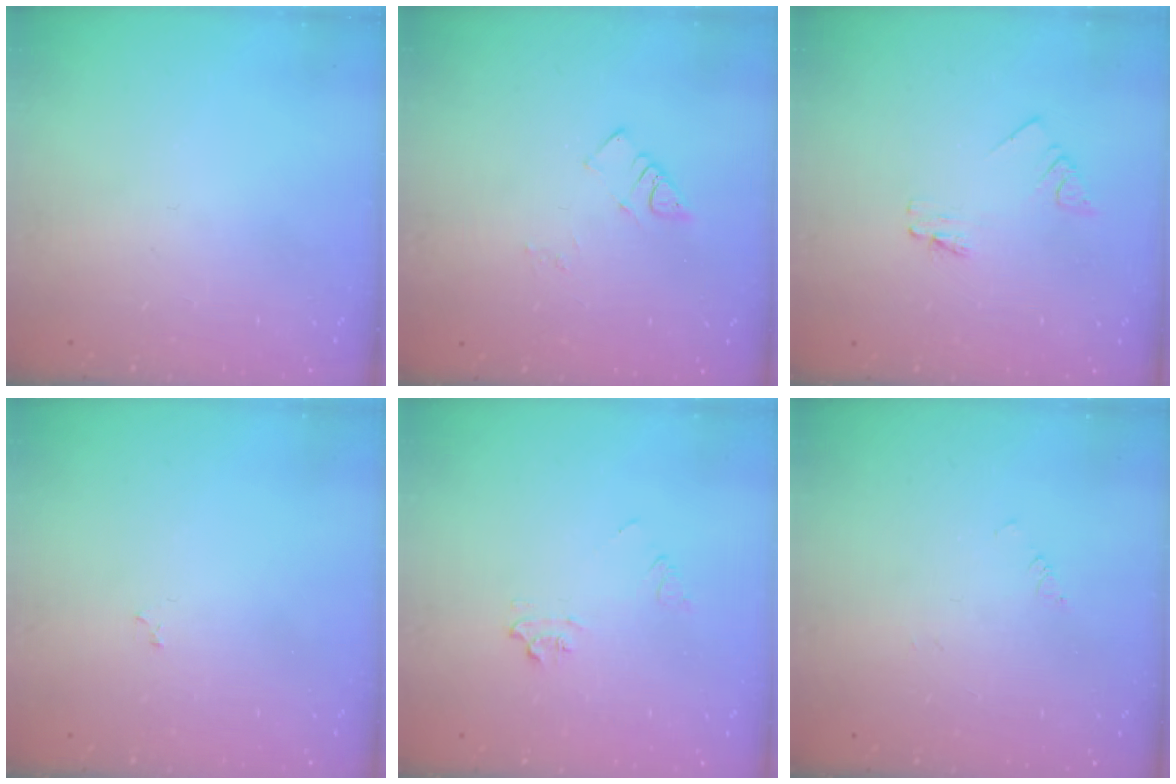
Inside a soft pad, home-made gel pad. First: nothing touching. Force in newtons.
{"total": 4.1, "press": 4.0, "slide": 0.7}
{"total": 1.1, "press": 1.1, "slide": 0.0}
{"total": 2.2, "press": 2.1, "slide": 0.3}
{"total": 5.0, "press": 4.9, "slide": 0.6}
{"total": 1.4, "press": 1.3, "slide": 0.3}